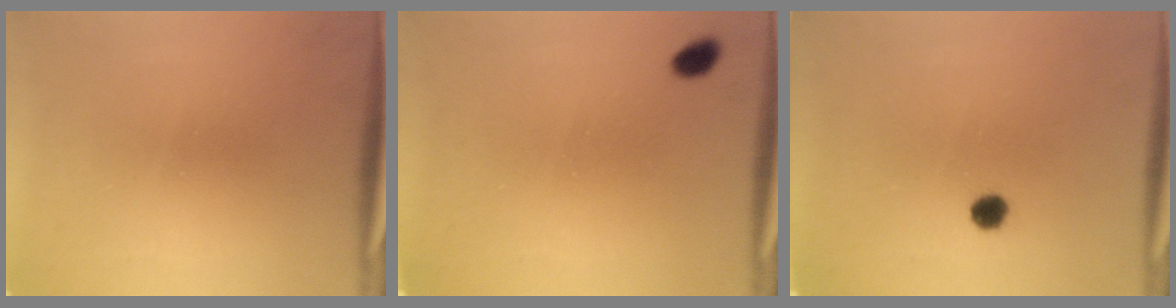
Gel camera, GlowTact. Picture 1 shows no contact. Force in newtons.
{"total": 1.9}
{"total": 2.3}